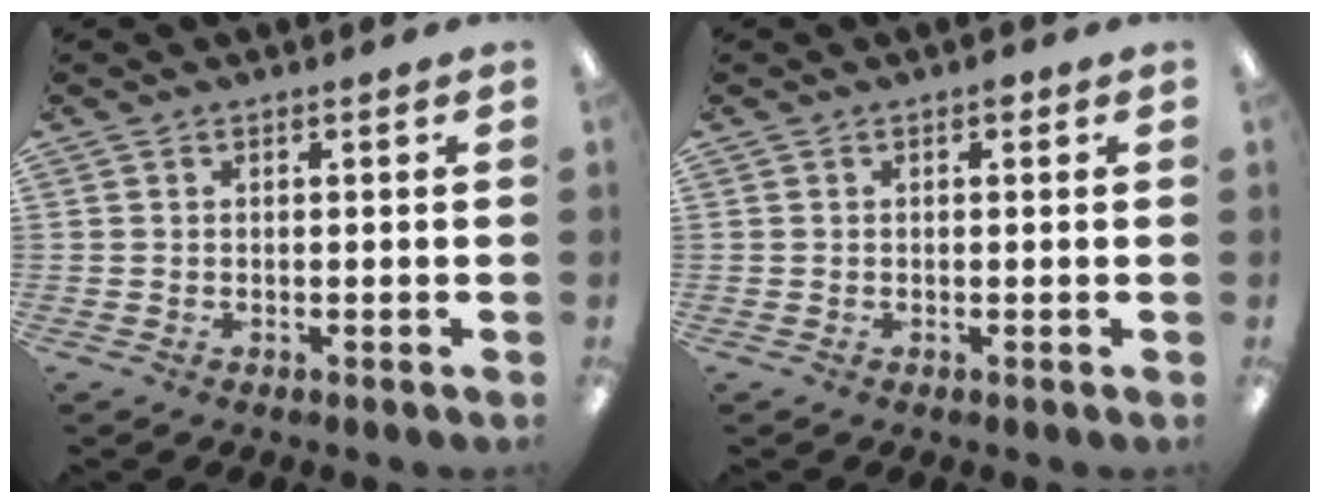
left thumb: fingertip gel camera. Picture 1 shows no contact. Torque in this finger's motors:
{"motor_torque": [0.25, 0.11, 0.49, -0.21, 0.00]}